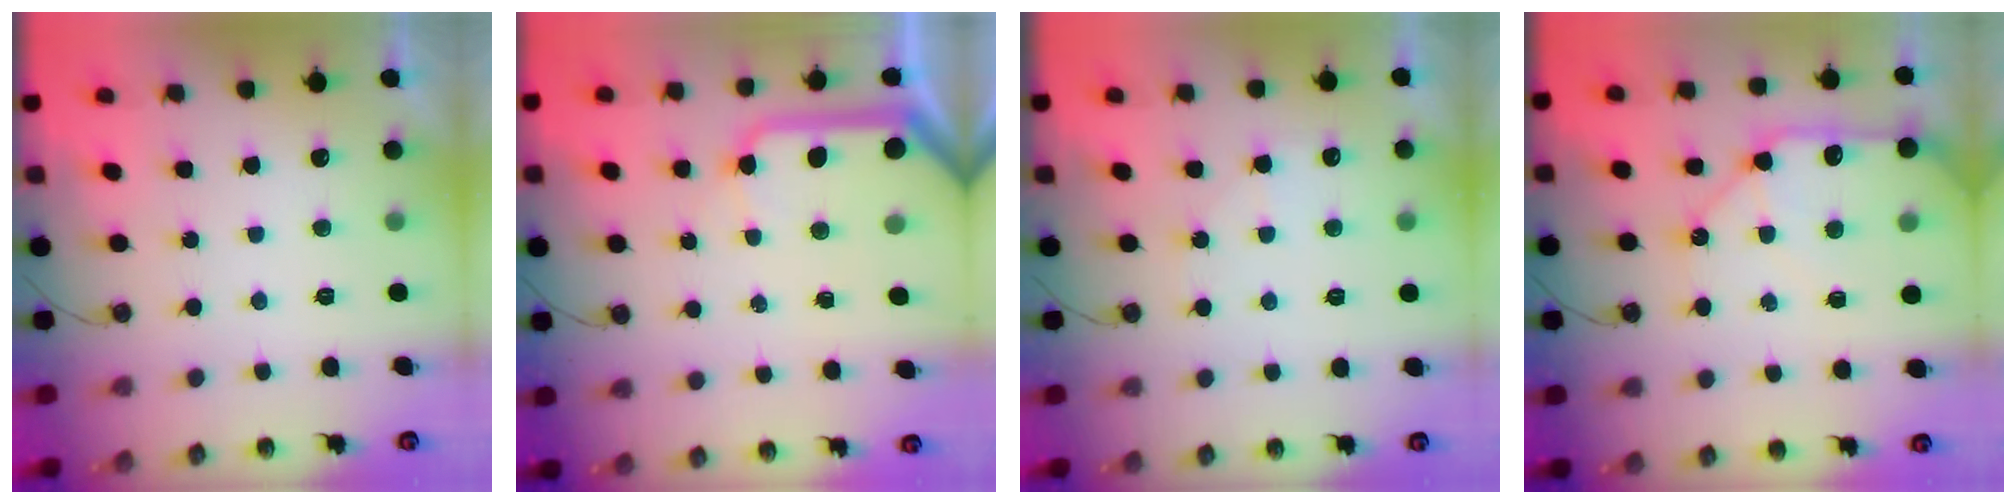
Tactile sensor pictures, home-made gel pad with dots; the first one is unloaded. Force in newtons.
{"total": 13.3, "press": 13.2, "slide": 1.9}
{"total": 4.2, "press": 4.1, "slide": 0.5}
{"total": 14.5, "press": 14.4, "slide": 2.1}